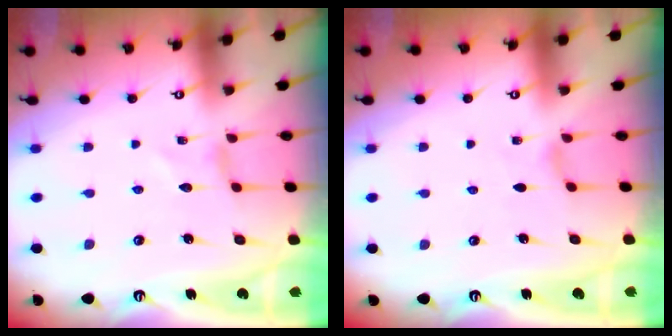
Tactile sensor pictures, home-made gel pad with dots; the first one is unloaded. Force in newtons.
{"total": 1.1, "press": 1.1, "slide": 0.3}